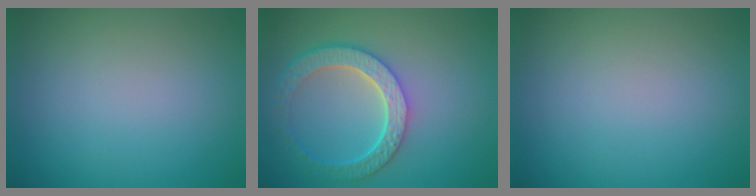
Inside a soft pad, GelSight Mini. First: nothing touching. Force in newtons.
{"total": 5.8, "press": 4.4, "slide": 3.7}
{"total": 0.0}